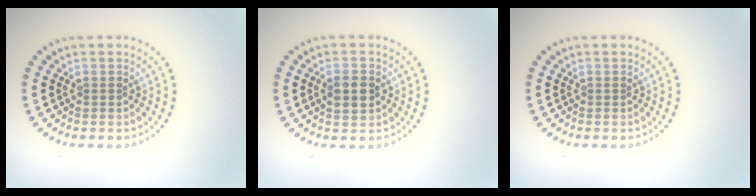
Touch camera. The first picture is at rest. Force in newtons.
{"total": 2.9, "press": 2.9, "slide": 0.0}
{"total": 0.0}